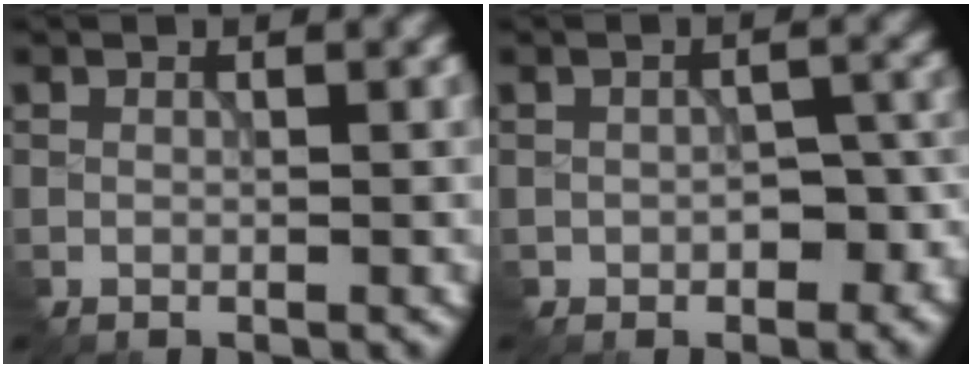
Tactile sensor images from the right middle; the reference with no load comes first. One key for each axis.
{"total": 3.7, "fx": -1.2, "fy": 2.4, "fz": 2.6, "tx": -0.037, "ty": -0.009, "tz": -0.013}